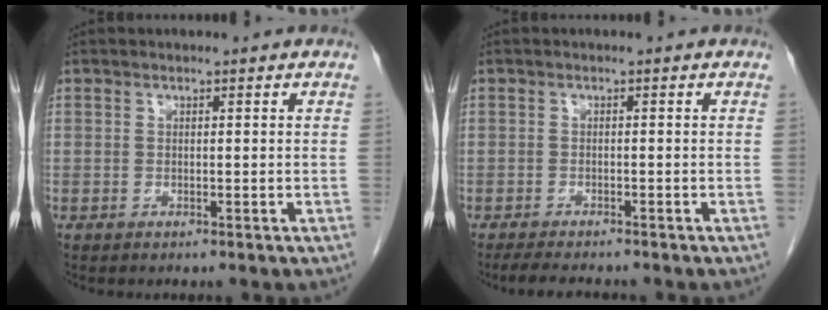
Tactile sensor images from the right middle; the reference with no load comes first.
{"total": 4.3, "force": [-3.9, 0.5, 1.8], "torque": [-0.034, -0.015, -0.062]}